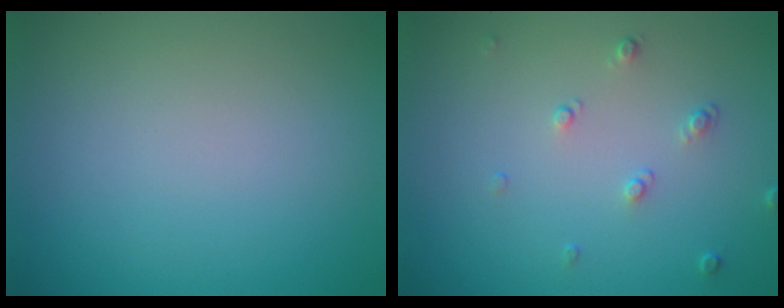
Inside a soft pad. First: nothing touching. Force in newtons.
{"total": 1.1, "press": 0.8, "slide": 0.8}